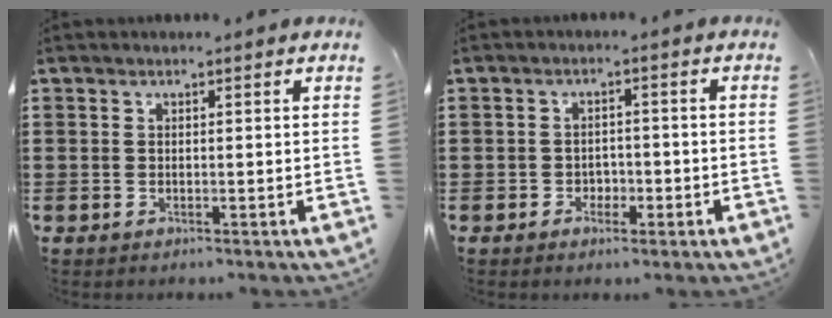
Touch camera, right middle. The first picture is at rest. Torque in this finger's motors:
{"motor_torque": [-0.34, 0.09, -0.06, -0.01]}